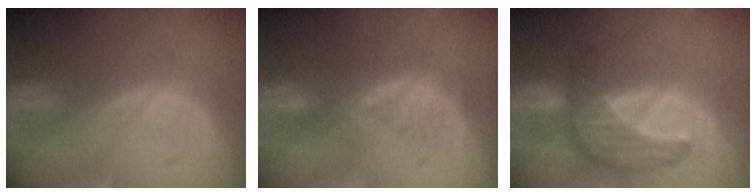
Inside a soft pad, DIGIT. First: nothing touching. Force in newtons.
{"total": 5.5, "press": 4.6, "slide": 3.0}
{"total": 7.3, "press": 7.3, "slide": 0.2}